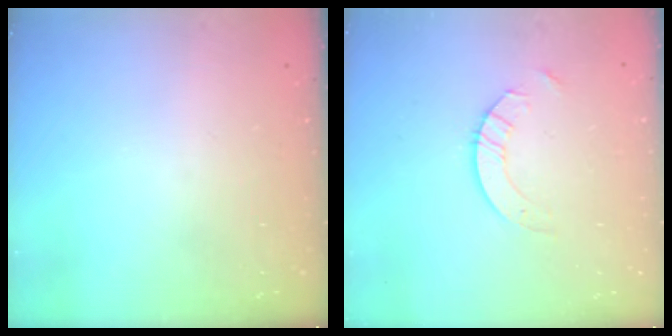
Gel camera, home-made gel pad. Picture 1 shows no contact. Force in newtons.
{"total": 4.9, "press": 4.9, "slide": 0.5}